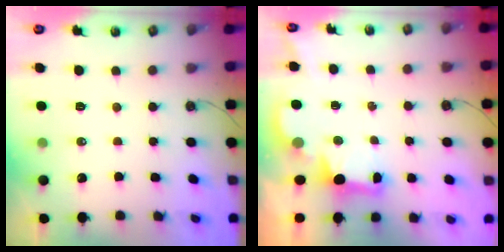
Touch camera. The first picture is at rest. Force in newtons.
{"total": 2.3, "press": 2.2, "slide": 0.7}